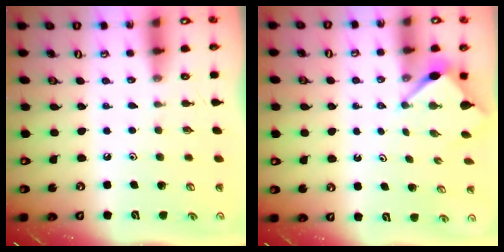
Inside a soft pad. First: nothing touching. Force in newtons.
{"total": 3.4, "press": 3.4, "slide": 0.3}